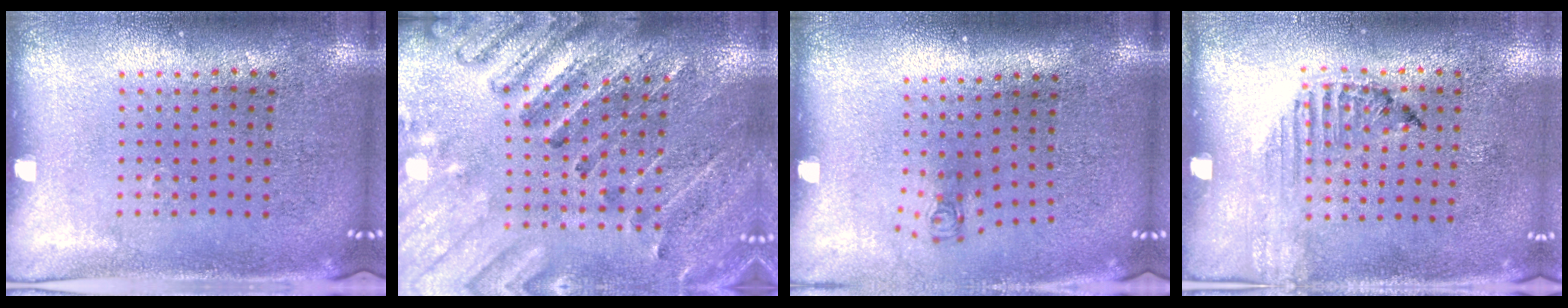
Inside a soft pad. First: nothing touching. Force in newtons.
{"total": 2.7, "press": 2.6, "slide": 0.2}
{"total": 0.7, "press": 0.4, "slide": 0.6}
{"total": 1.2, "press": 1.2, "slide": 0.4}